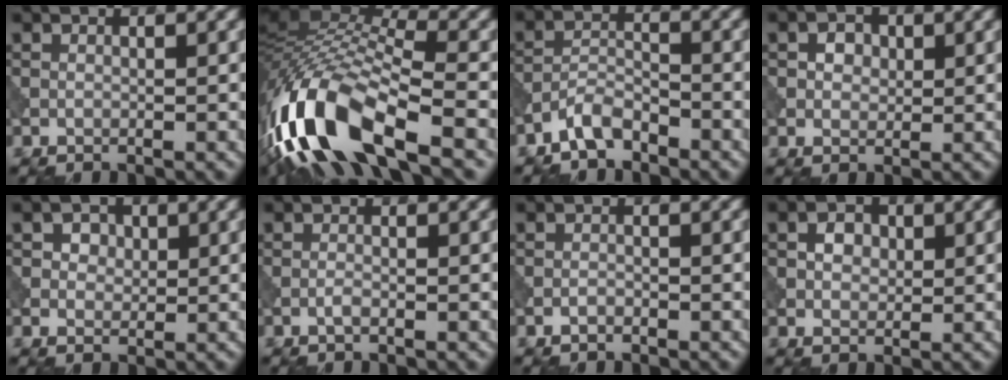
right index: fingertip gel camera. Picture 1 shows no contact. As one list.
[{"total": 14.5, "force": [-6.1, 5.8, 11.8], "torque": [-0.251, 0.014, -0.118]}, {"total": 3.1, "force": [-2.6, 1.1, 1.2], "torque": [-0.025, 0.010, -0.057]}, {"total": 2.5, "force": [0.8, 1.9, 1.5], "torque": [-0.026, 0.005, 0.003]}, {"total": 3.0, "force": [1.3, 2.1, 1.6], "torque": [-0.029, 0.008, 0.006]}, {"total": 0.7, "force": [-0.4, 0.1, 0.5], "torque": [-0.014, 0.001, -0.010]}, {"total": 0.7, "force": [-0.6, 0.2, 0.2], "torque": [-0.004, 0.001, -0.013]}, {"total": 1.9, "force": [0.3, 1.5, 1.1], "torque": [-0.023, 0.001, 0.003]}]